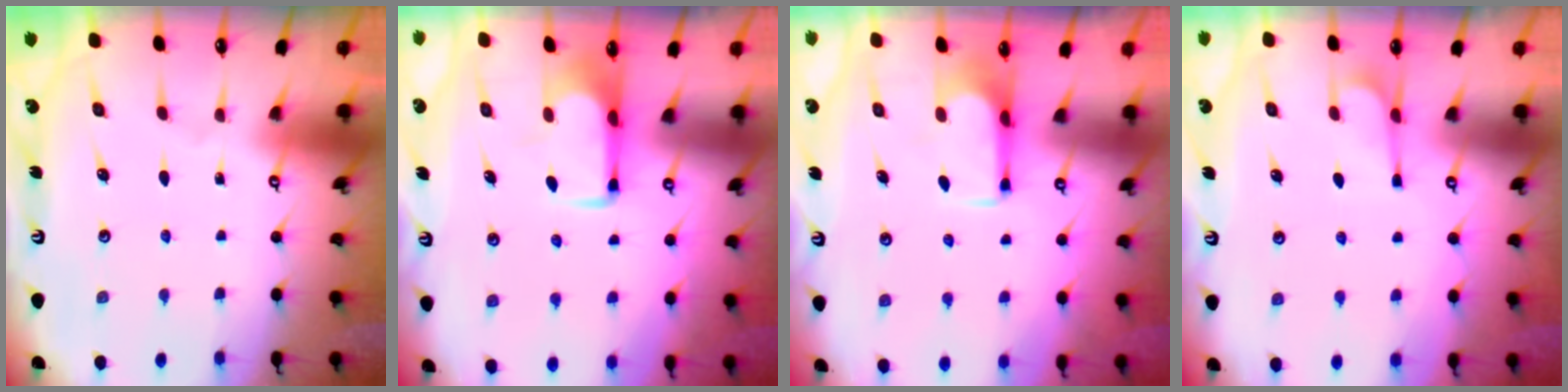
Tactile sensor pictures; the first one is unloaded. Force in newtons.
{"total": 1.9, "press": 1.9, "slide": 0.5}
{"total": 2.1, "press": 1.9, "slide": 0.8}
{"total": 2.5, "press": 2.0, "slide": 1.4}